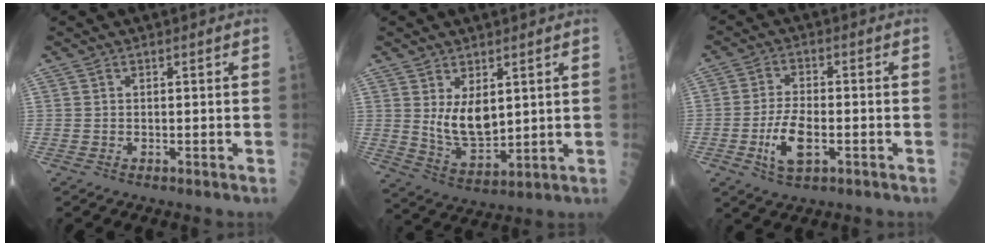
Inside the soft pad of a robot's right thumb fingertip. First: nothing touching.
{"total": 8.2, "force": [2.3, 4.4, 6.5], "torque": [-0.097, -0.031, 0.060]}
{"total": 7.6, "force": [-2.3, 3.3, 6.4], "torque": [-0.120, 0.011, -0.041]}